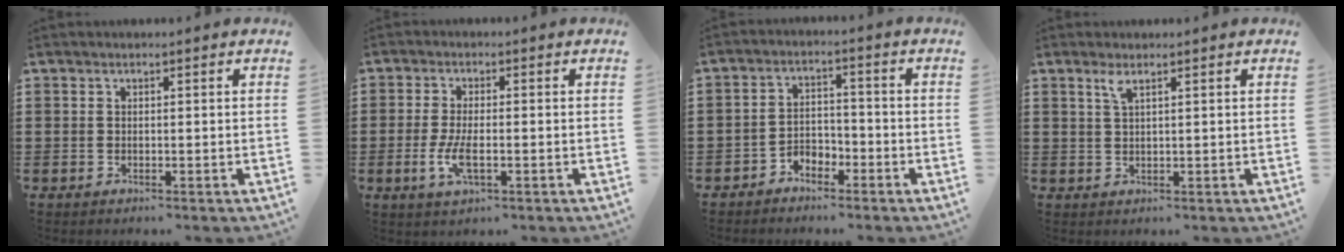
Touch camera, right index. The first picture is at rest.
{"total": 4.7, "force": [-1.3, 1.6, 4.3], "torque": [-0.098, -0.007, -0.030]}
{"total": 3.1, "force": [-2.8, 1.4, 0.4], "torque": [-0.014, 0.008, -0.057]}
{"total": 1.9, "force": [1.1, 0.2, 1.5], "torque": [-0.033, 0.002, 0.019]}